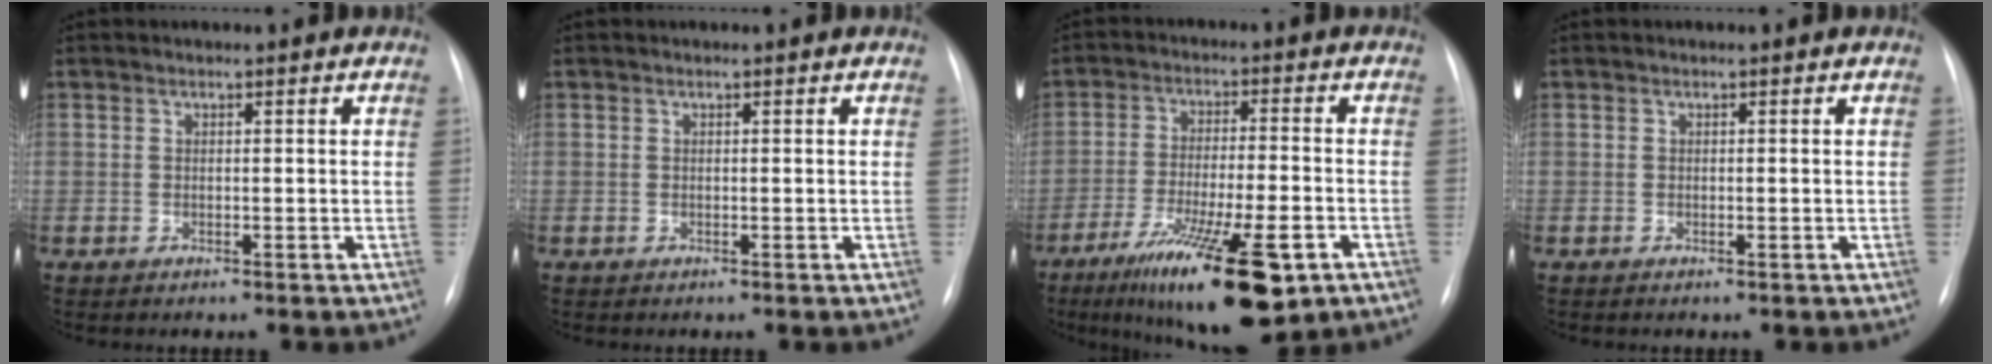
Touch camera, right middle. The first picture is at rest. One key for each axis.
{"total": 0.0}
{"total": 17.2, "fx": -9.7, "fy": 3.4, "fz": 13.8, "tx": -0.209, "ty": -0.030, "tz": -0.151}
{"total": 0.0}